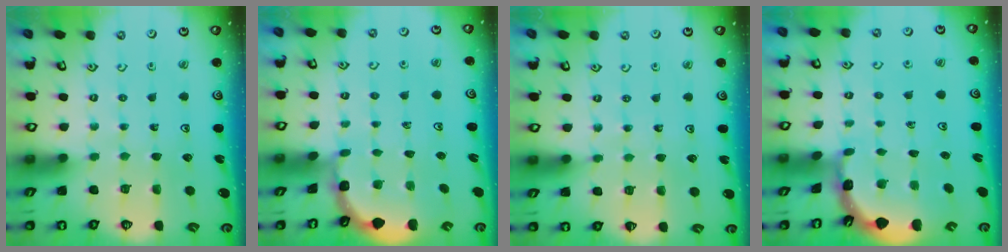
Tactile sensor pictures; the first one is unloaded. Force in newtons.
{"total": 1.6, "press": 1.5, "slide": 0.1}
{"total": 3.4, "press": 3.4, "slide": 0.5}
{"total": 1.7, "press": 1.7, "slide": 0.1}